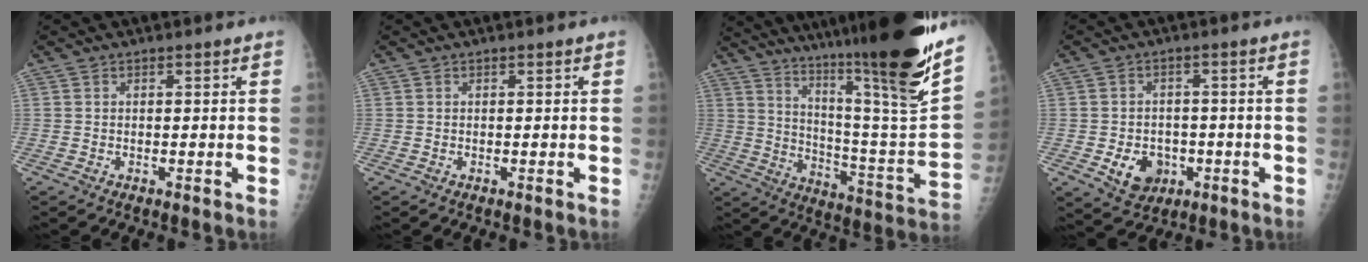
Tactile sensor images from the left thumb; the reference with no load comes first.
{"total": 0.0}
{"total": 31.4, "force": [22.1, 2.4, 22.3], "torque": [-0.316, -0.123, 0.329]}
{"total": 7.4, "force": [-2.4, 5.9, 3.9], "torque": [-0.036, 0.013, -0.028]}